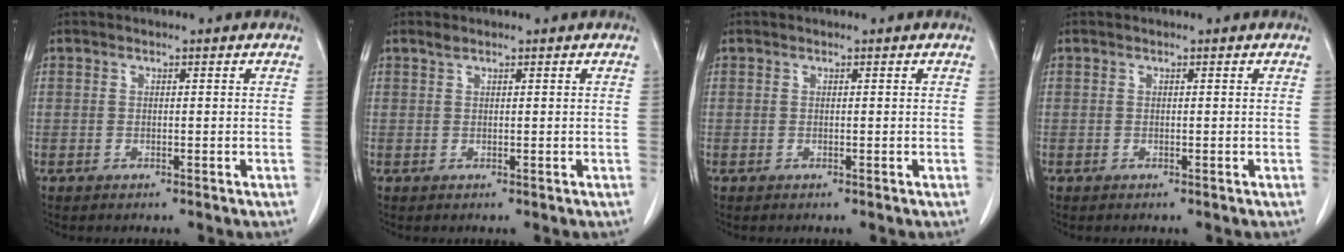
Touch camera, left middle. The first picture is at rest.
{"total": 0.6, "force": [0.6, 0.1, 0.3], "torque": [-0.012, 0.003, 0.014]}
{"total": 0.0}
{"total": 0.0}